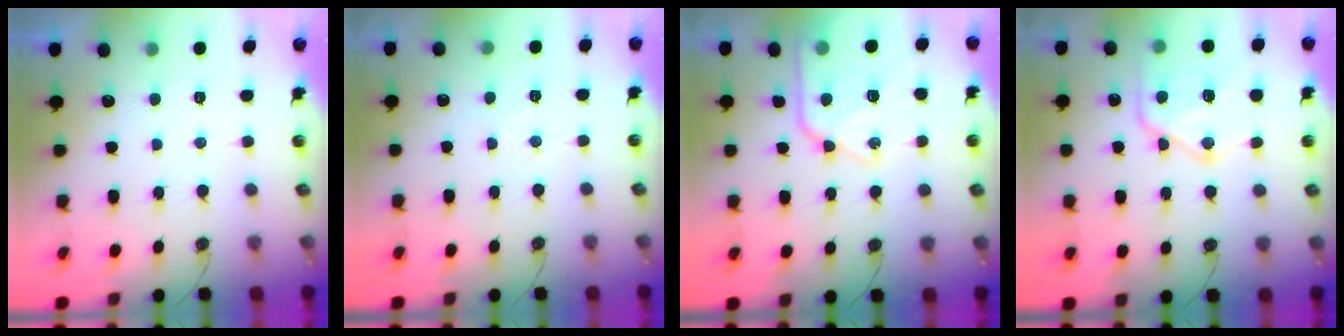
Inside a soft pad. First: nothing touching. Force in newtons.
{"total": 3.7, "press": 3.7, "slide": 0.6}
{"total": 16.4, "press": 16.4, "slide": 1.2}
{"total": 17.2, "press": 17.1, "slide": 1.9}